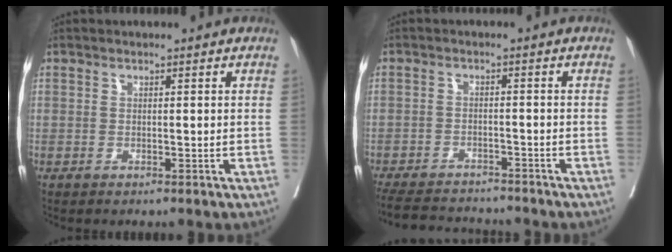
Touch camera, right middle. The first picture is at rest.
{"total": 10.3, "force": [-9.8, 1.7, 2.8], "torque": [-0.050, -0.004, -0.146]}